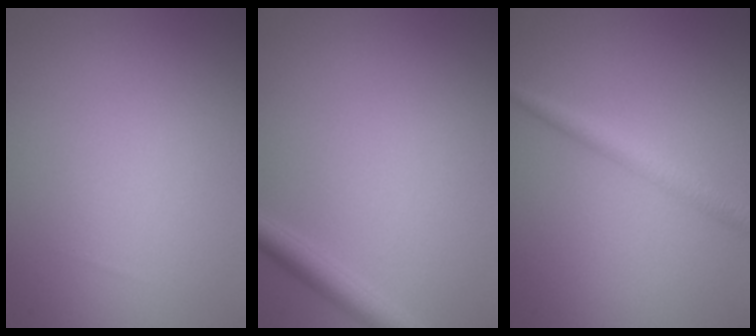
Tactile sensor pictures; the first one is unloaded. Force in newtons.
{"total": 2.2, "press": 2.2, "slide": 0.1}
{"total": 2.2, "press": 2.2, "slide": 0.0}